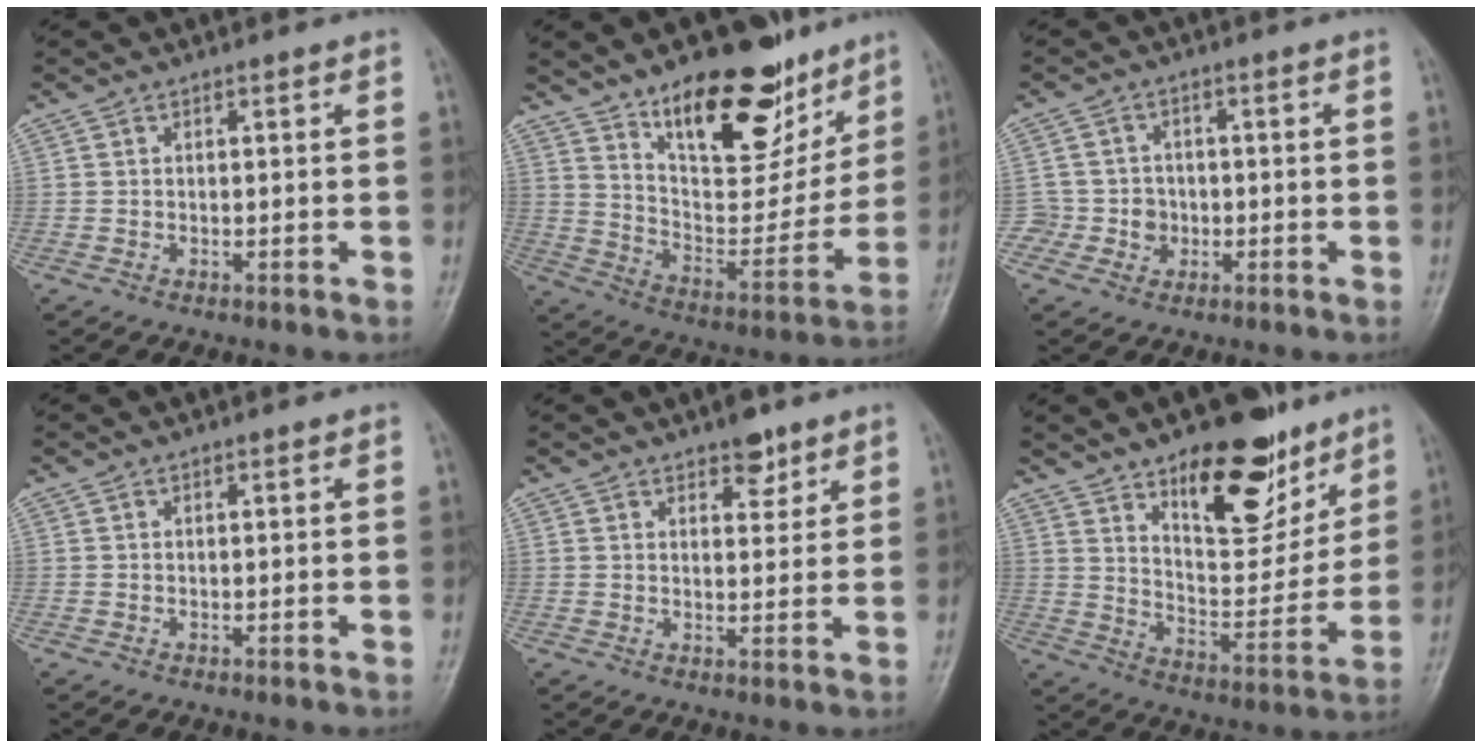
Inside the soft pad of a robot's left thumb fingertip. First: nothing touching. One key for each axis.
{"total": 23.5, "fx": 14.9, "fy": 10.5, "fz": 14.8, "tx": -0.166, "ty": -0.081, "tz": 0.241}
{"total": 4.8, "fx": -1.2, "fy": 4.6, "fz": 0.4, "tx": 0.034, "ty": 0.015, "tz": -0.024}
{"total": 0.0}
{"total": 4.3, "fx": 3.0, "fy": 2.1, "fz": 2.2, "tx": -0.009, "ty": -0.017, "tz": 0.042}
{"total": 19.5, "fx": 12.0, "fy": 8.6, "fz": 12.7, "tx": -0.130, "ty": -0.082, "tz": 0.195}